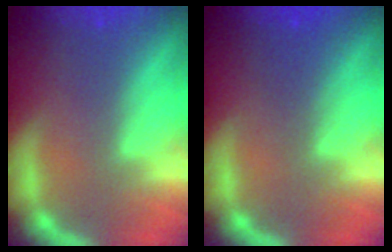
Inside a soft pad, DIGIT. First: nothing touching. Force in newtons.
{"total": 2.0}